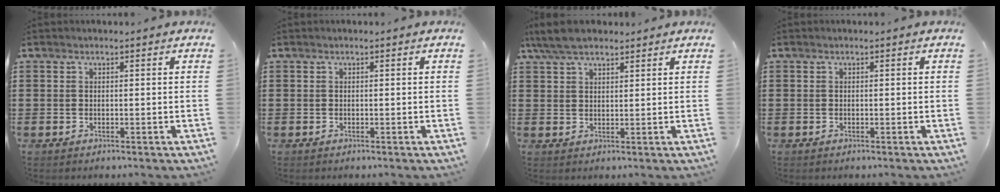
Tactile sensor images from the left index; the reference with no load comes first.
{"total": 0.0}
{"total": 5.7, "force": [4.5, 1.9, 3.0], "torque": [-0.071, 0.001, 0.085]}
{"total": 0.0}